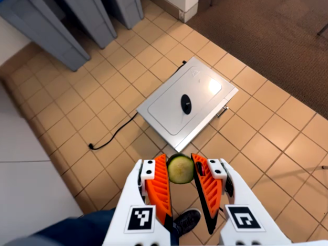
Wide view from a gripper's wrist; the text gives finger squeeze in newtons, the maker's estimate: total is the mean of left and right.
{"total": 6.3, "left": 5.5, "right": 7.1}